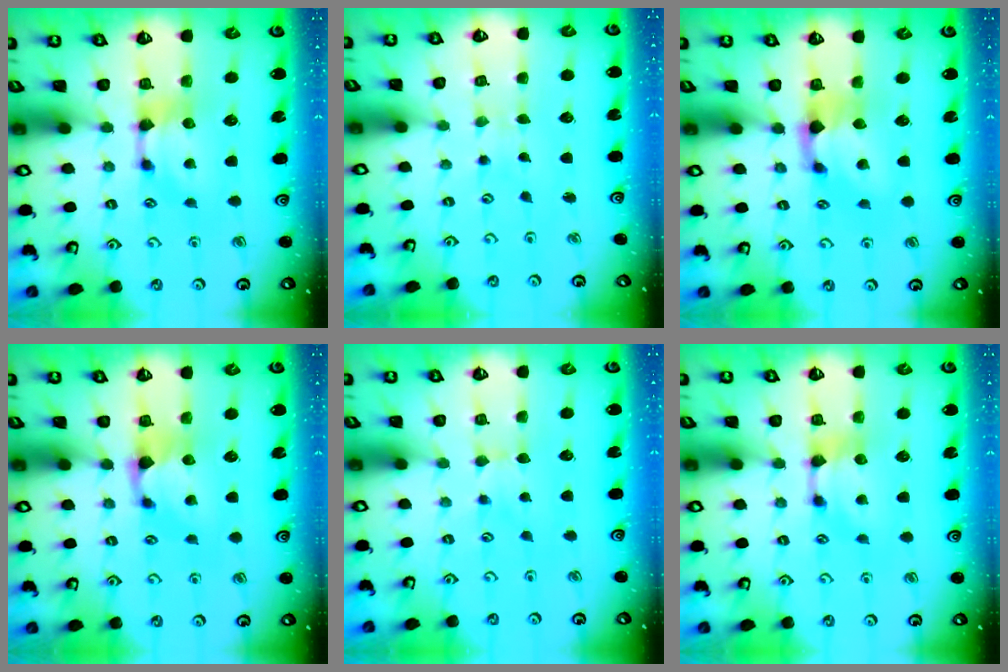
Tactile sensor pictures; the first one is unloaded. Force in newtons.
{"total": 4.8, "press": 4.8, "slide": 0.1}
{"total": 1.4, "press": 0.4, "slide": 1.3}
{"total": 1.3, "press": 0.7, "slide": 1.0}
{"total": 2.4, "press": 2.3, "slide": 0.5}
{"total": 0.0}